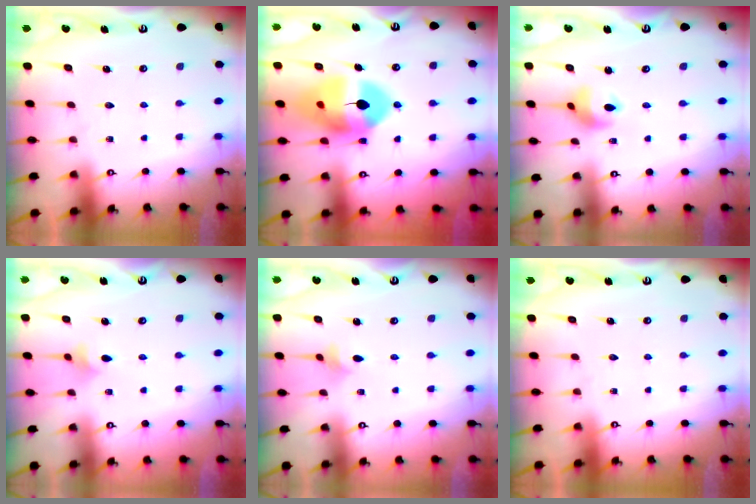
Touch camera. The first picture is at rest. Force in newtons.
{"total": 14.5, "press": 14.3, "slide": 1.9}
{"total": 5.7, "press": 5.7, "slide": 0.4}
{"total": 3.5, "press": 3.4, "slide": 0.9}
{"total": 2.3, "press": 2.2, "slide": 0.5}
{"total": 0.0}